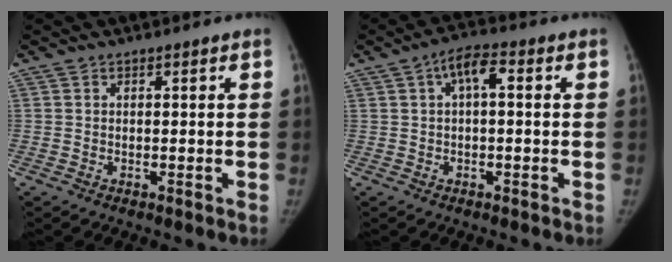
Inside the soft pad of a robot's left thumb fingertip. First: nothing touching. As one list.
[{"total": 4.8, "force": [0.9, 2.1, 4.2], "torque": [-0.068, 0.019, 0.009]}]